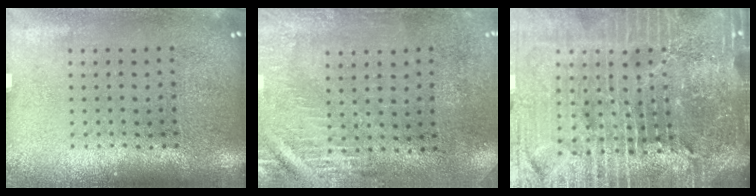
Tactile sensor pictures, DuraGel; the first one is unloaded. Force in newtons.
{"total": 2.9, "press": 2.5, "slide": 1.5}
{"total": 6.7, "press": 5.9, "slide": 3.2}